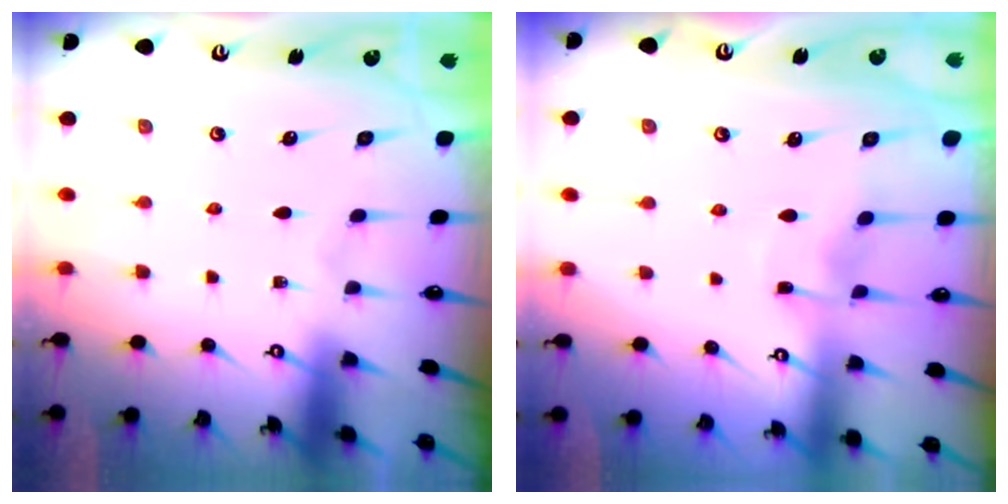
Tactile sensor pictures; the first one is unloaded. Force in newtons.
{"total": 4.7, "press": 4.7, "slide": 0.7}